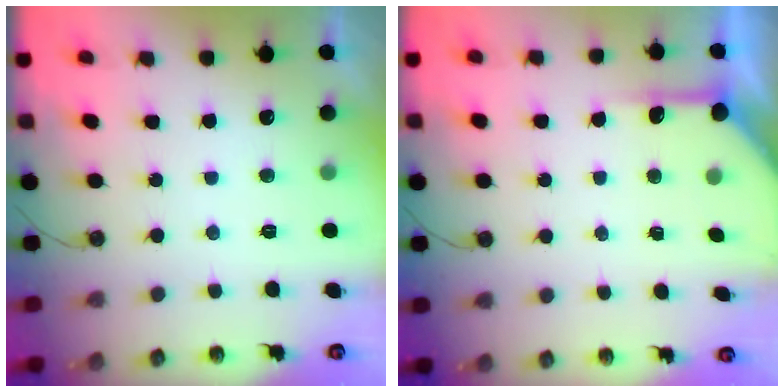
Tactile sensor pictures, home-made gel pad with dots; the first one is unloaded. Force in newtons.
{"total": 5.2, "press": 5.2, "slide": 0.3}